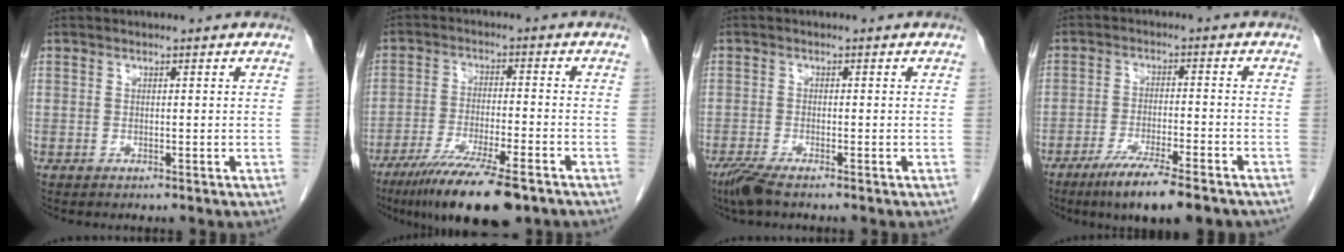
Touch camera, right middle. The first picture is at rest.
{"total": 14.2, "force": [-10.1, 1.9, 9.7], "torque": [-0.163, -0.037, -0.167]}
{"total": 3.5, "force": [-2.6, 0.4, 2.2], "torque": [-0.051, -0.011, -0.053]}
{"total": 11.1, "force": [-8.1, 1.2, 7.4], "torque": [-0.117, -0.023, -0.125]}